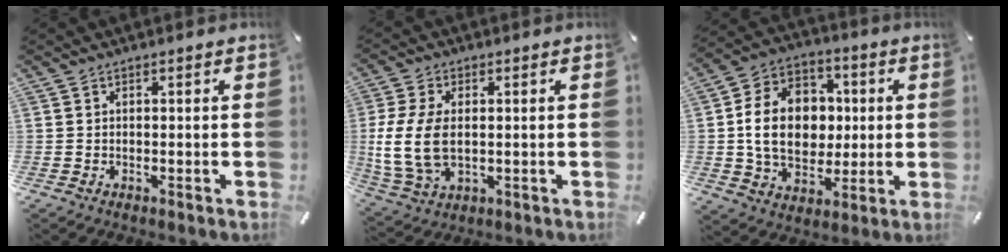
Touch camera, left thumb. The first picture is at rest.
{"total": 11.8, "force": [0.3, 7.5, 9.2], "torque": [-0.197, -0.004, 0.007]}
{"total": 16.1, "force": [0.2, 13.0, 9.4], "torque": [-0.187, 0.015, 0.007]}